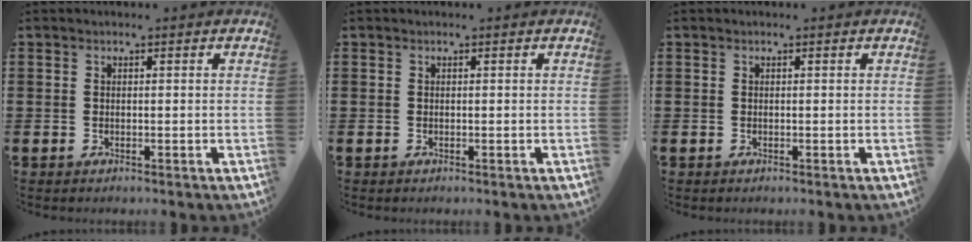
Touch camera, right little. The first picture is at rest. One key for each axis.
{"total": 0.0}
{"total": 0.0}